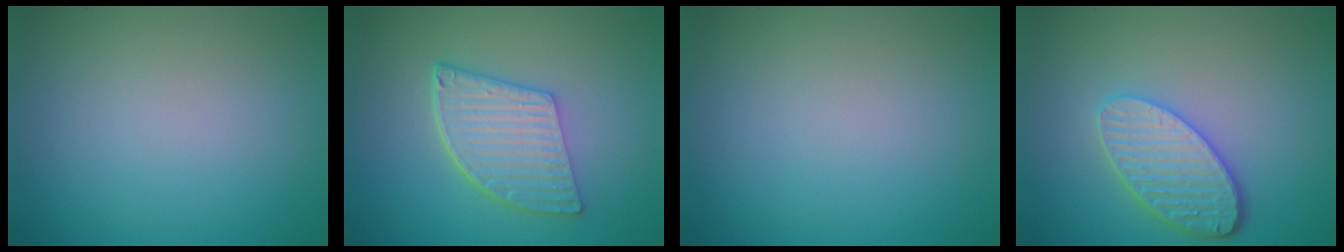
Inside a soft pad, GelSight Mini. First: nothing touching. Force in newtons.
{"total": 5.9, "press": 4.4, "slide": 4.0}
{"total": 0.0}
{"total": 4.7, "press": 3.9, "slide": 2.6}